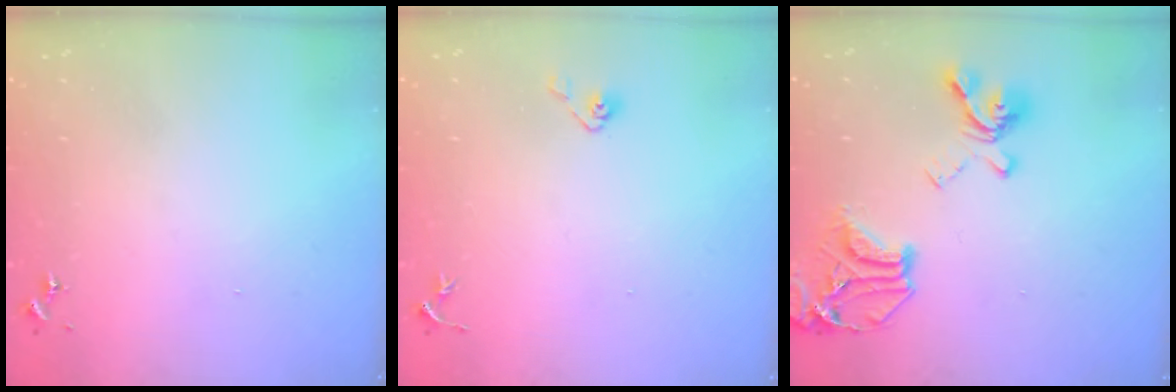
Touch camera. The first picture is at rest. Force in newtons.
{"total": 4.1, "press": 3.9, "slide": 1.2}
{"total": 19.6, "press": 19.5, "slide": 2.1}